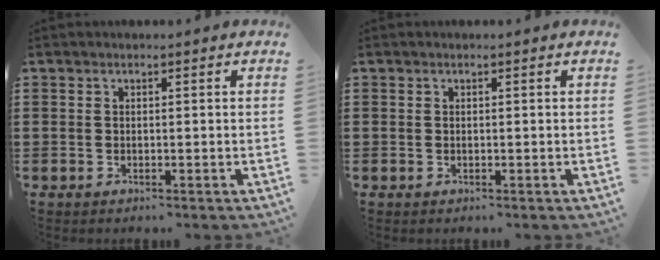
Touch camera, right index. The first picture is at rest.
{"total": 0.0}